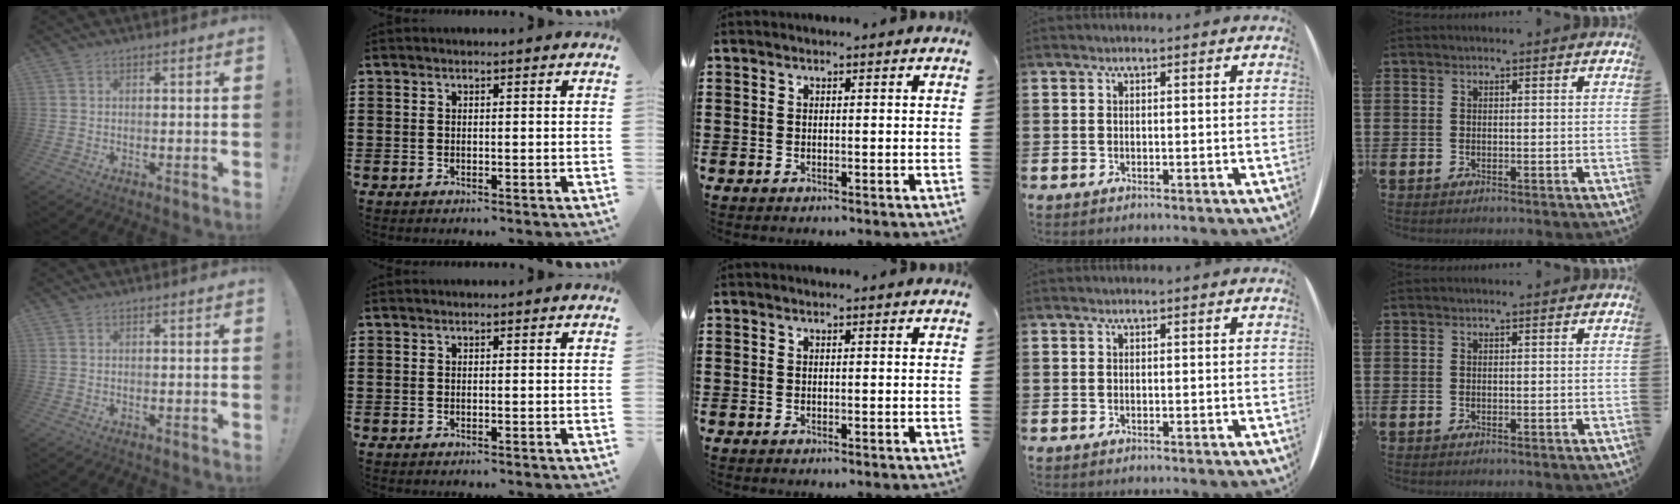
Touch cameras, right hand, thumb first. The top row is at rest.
{}